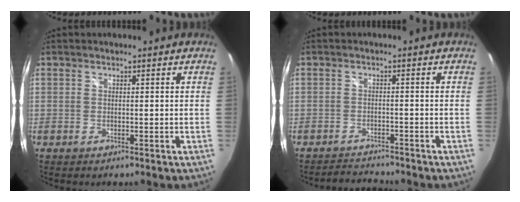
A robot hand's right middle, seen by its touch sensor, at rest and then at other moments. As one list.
[{"total": 3.4, "force": [-3.4, 0.3, 0.0], "torque": [-0.013, -0.002, -0.060]}]